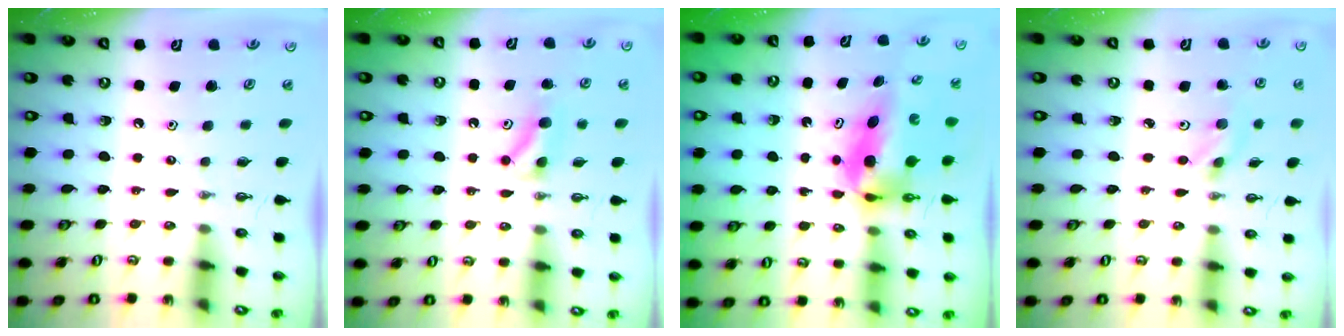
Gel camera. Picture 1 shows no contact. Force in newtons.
{"total": 5.0, "press": 4.8, "slide": 1.4}
{"total": 8.0, "press": 7.4, "slide": 2.9}
{"total": 2.9, "press": 2.8, "slide": 0.7}